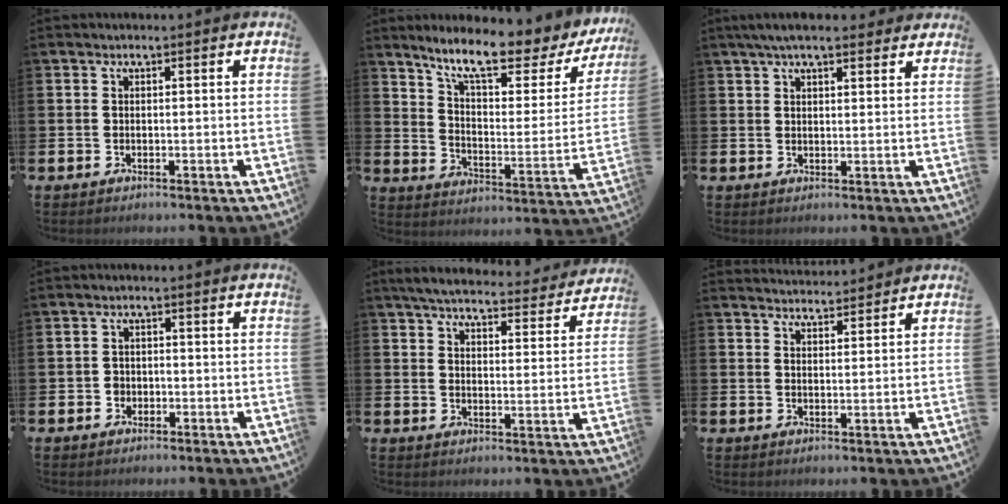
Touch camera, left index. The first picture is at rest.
{"total": 10.3, "force": [8.7, 1.6, 5.3], "torque": [-0.123, -0.061, 0.142]}
{"total": 4.8, "force": [4.1, 1.2, 2.3], "torque": [-0.047, -0.005, 0.073]}
{"total": 1.7, "force": [-0.8, 1.5, 0.2], "torque": [-0.001, 0.001, -0.020]}
{"total": 5.5, "force": [5.2, 0.9, 1.5], "torque": [-0.044, -0.035, 0.089]}
{"total": 3.2, "force": [3.2, 0.4, -0.1], "torque": [0.004, -0.018, 0.056]}